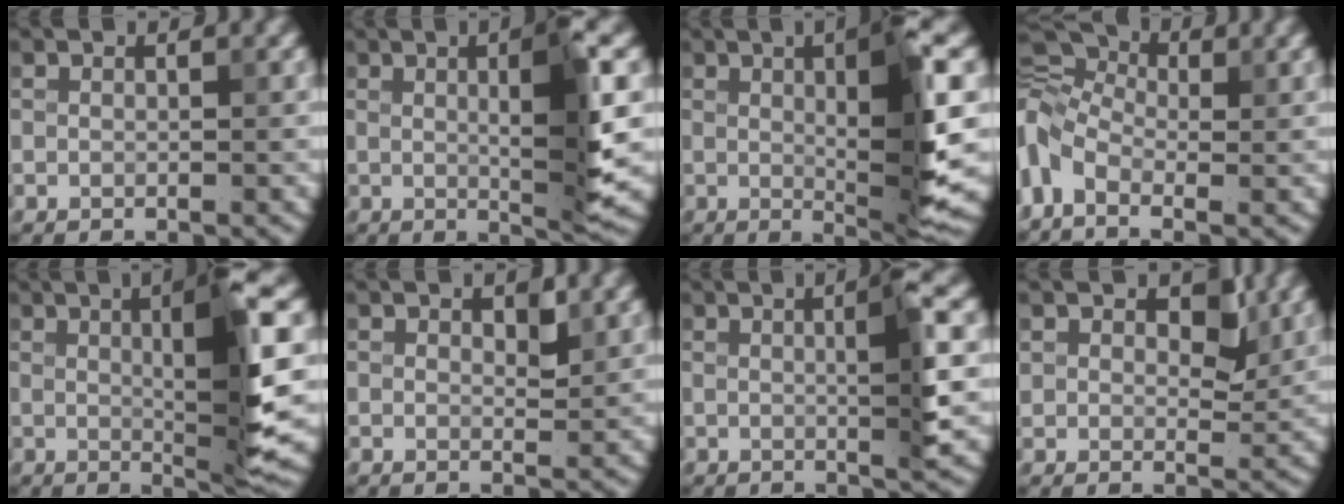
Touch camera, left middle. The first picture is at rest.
{"total": 7.0, "force": [1.1, 1.0, 6.8], "torque": [-0.094, 0.002, 0.019]}
{"total": 9.3, "force": [1.3, 1.5, 9.1], "torque": [-0.123, -0.003, 0.026]}
{"total": 6.5, "force": [-1.4, 3.9, 5.0], "torque": [-0.116, 0.013, -0.056]}
{"total": 8.9, "force": [1.4, 1.2, 8.7], "torque": [-0.117, 0.002, 0.027]}
{"total": 1.1, "force": [0.6, 0.5, 0.8], "torque": [-0.011, -0.004, 0.011]}
{"total": 4.6, "force": [0.6, 0.6, 4.5], "torque": [-0.063, 0.005, 0.007]}
{"total": 3.3, "force": [1.5, 2.3, 1.8], "torque": [-0.036, -0.005, 0.019]}